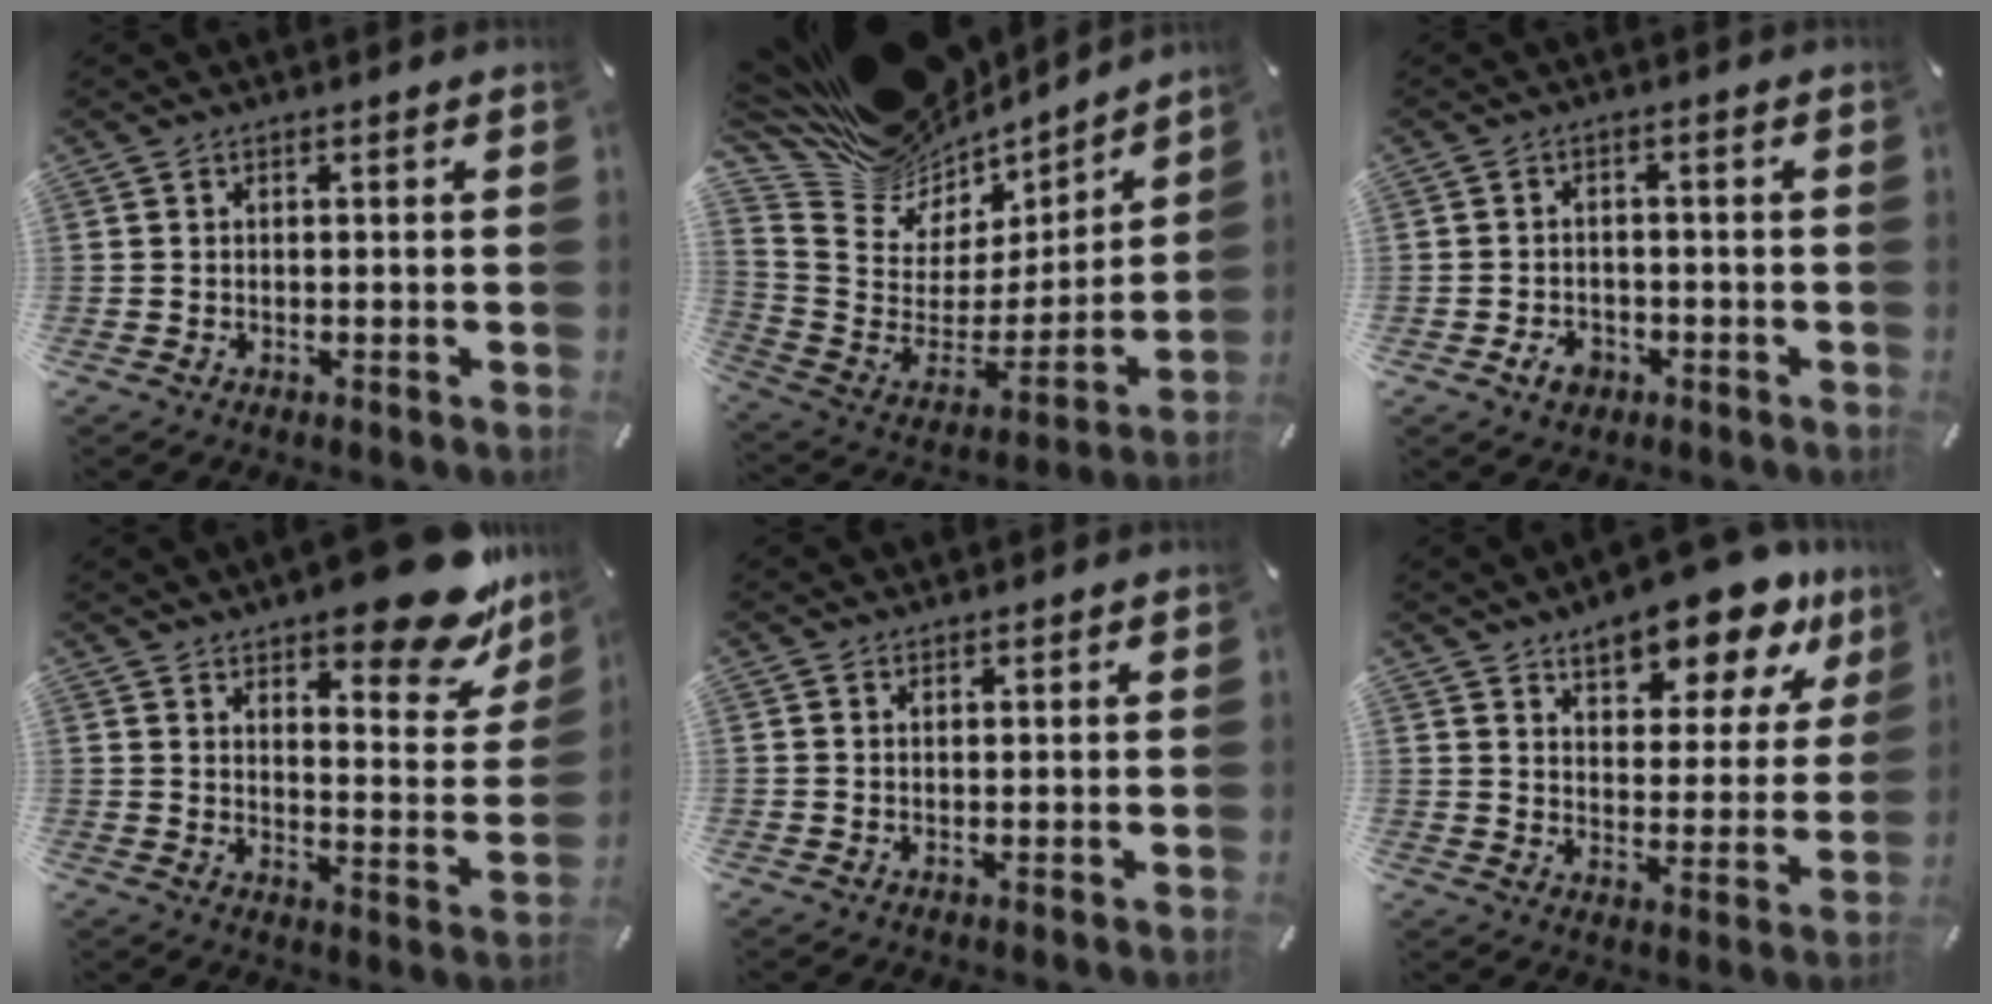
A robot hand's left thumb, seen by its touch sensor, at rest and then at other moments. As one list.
[{"total": 17.3, "force": [14.1, 9.7, 2.4], "torque": [-0.058, -0.122, 0.261]}, {"total": 4.1, "force": [-2.0, 3.0, 1.9], "torque": [-0.044, 0.004, -0.040]}, {"total": 18.9, "force": [14.3, 6.8, 10.4], "torque": [-0.123, -0.119, 0.238]}, {"total": 0.9, "force": [0.8, 0.4, 0.0], "torque": [0.001, -0.002, 0.017]}, {"total": 15.1, "force": [11.7, 5.7, 7.5], "torque": [-0.110, -0.081, 0.198]}]